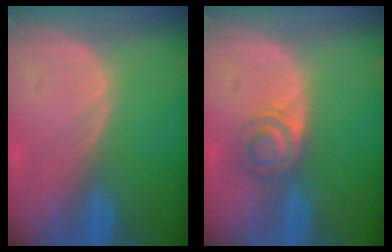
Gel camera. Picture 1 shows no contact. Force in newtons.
{"total": 4.0, "press": 3.9, "slide": 0.8}